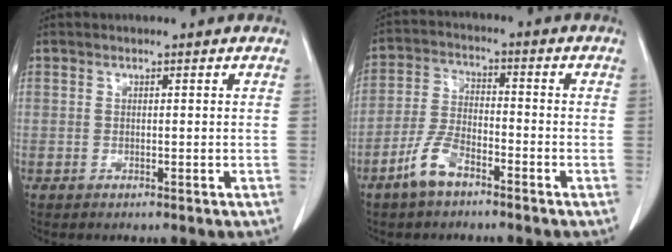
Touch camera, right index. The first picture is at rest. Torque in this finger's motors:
{"motor_torque": [0.46, -0.58, -0.08, -0.06]}